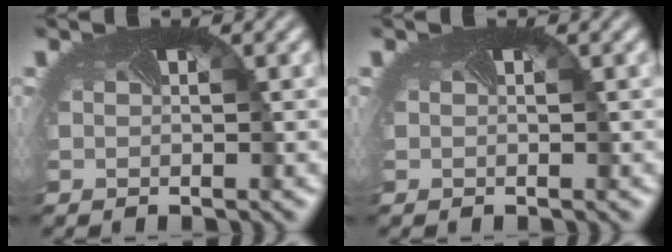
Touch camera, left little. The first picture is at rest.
{"total": 0.0}